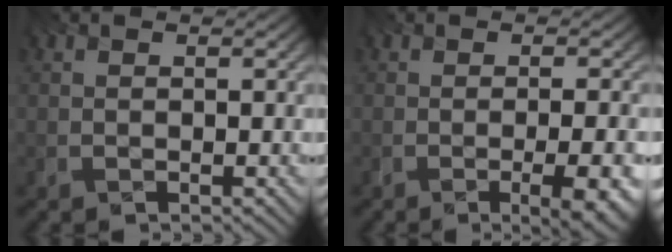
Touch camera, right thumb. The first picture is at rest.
{"total": 6.1, "force": [-2.2, 1.4, 5.5], "torque": [-0.058, 0.007, -0.039]}